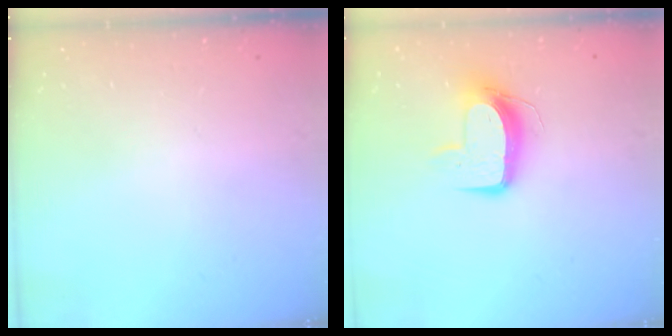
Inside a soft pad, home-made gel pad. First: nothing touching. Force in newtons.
{"total": 10.8, "press": 10.8, "slide": 1.0}